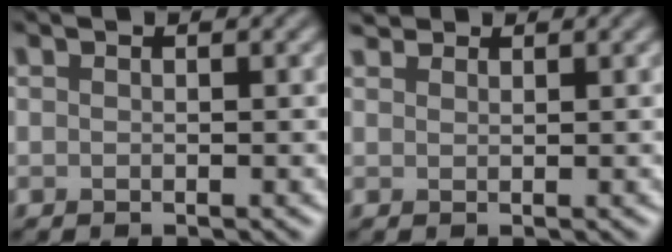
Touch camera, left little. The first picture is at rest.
{"total": 1.4, "force": [1.3, 0.4, 0.2], "torque": [-0.007, 0.003, 0.025]}